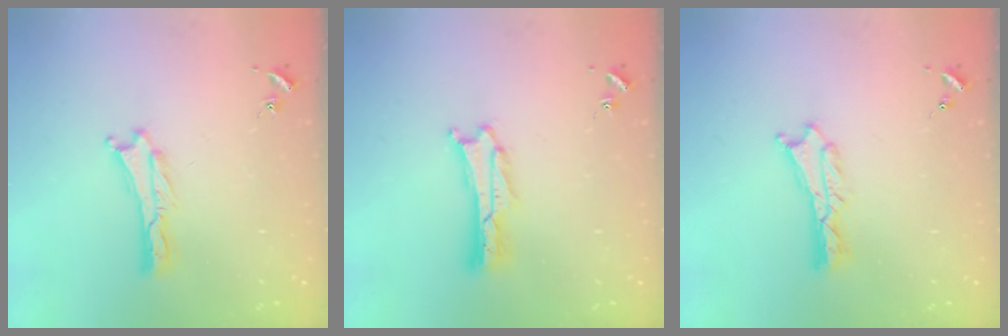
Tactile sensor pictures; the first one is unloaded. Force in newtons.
{"total": 1.4, "press": 1.4, "slide": 0.0}
{"total": 1.1, "press": 1.1, "slide": 0.2}